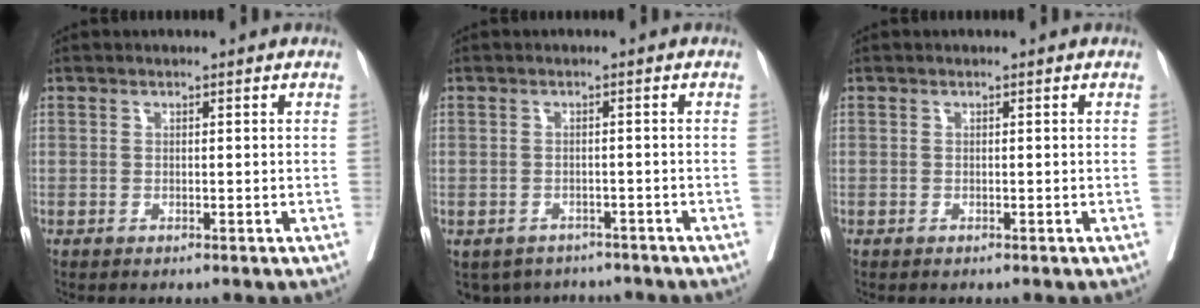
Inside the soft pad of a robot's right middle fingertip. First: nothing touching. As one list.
[{"total": 6.0, "force": [-5.2, 3.0, 0.6], "torque": [0.003, 0.006, -0.065]}, {"total": 0.0}]